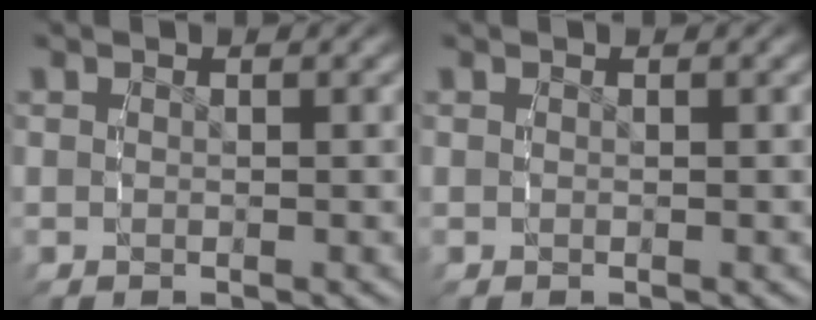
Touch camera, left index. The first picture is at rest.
{"total": 0.0}